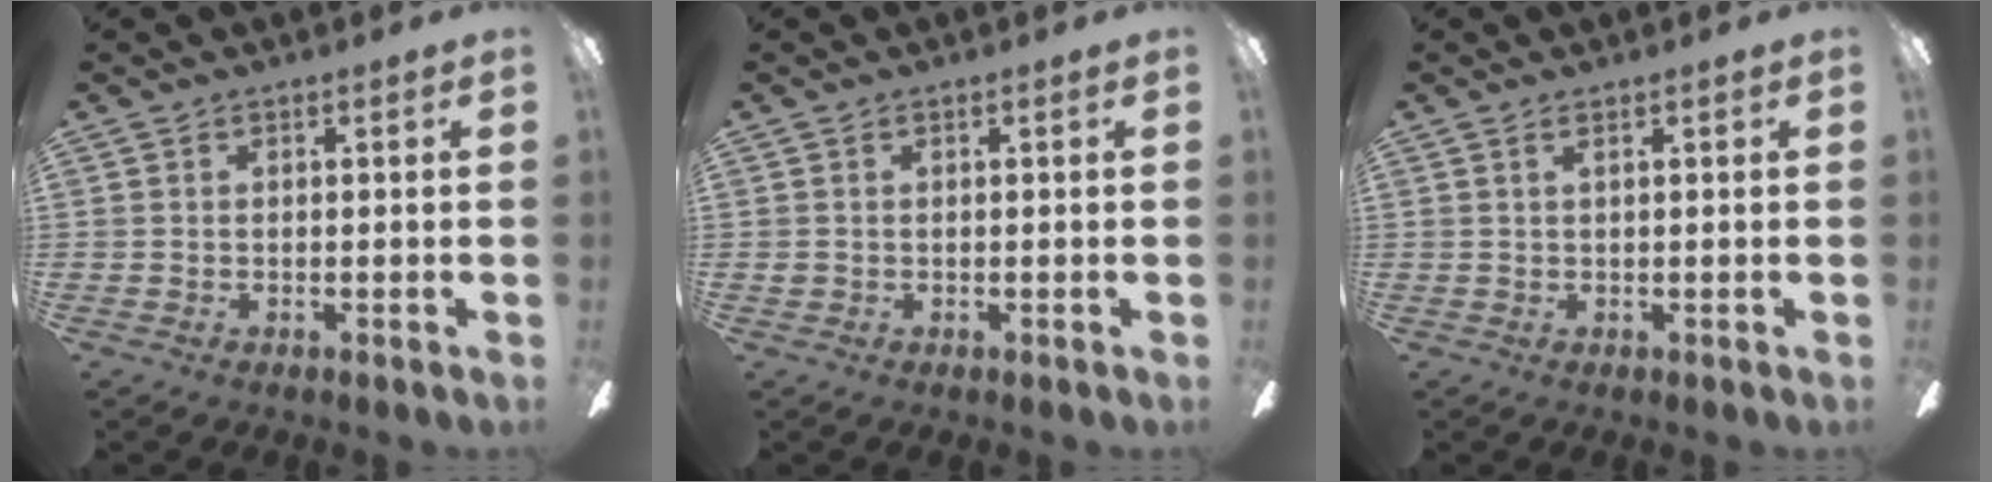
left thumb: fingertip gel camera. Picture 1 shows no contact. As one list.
[{"total": 0.5, "force": [-0.2, 0.5, 0.2], "torque": [-0.004, 0.004, -0.004]}, {"total": 1.0, "force": [0.5, 0.1, 0.8], "torque": [-0.018, 0.000, 0.009]}]